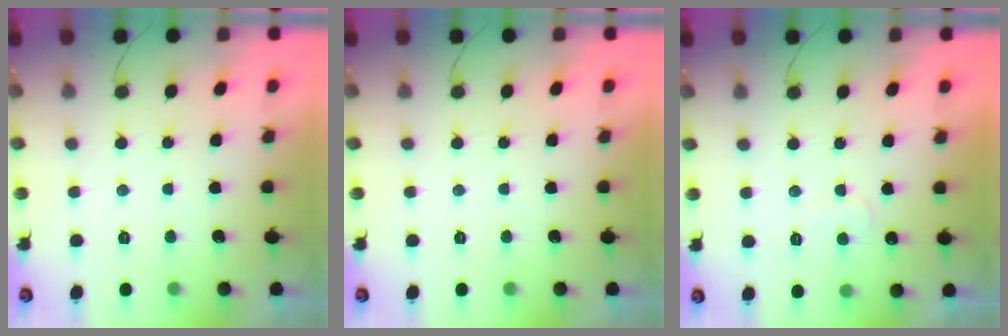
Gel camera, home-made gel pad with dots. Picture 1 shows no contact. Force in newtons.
{"total": 0.0}
{"total": 5.4, "press": 5.4, "slide": 0.4}